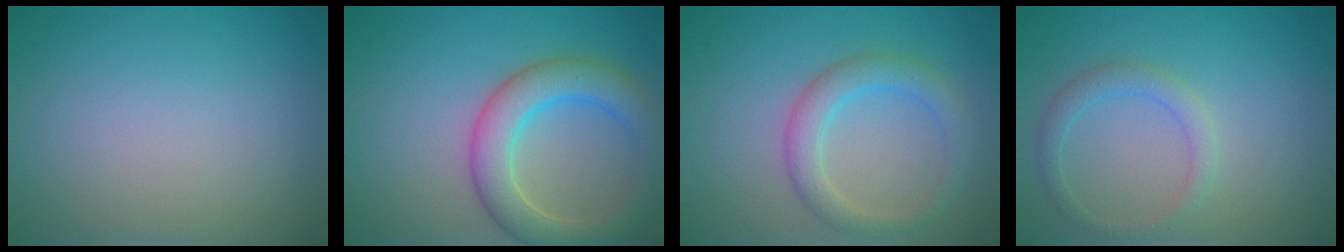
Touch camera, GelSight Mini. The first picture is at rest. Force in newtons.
{"total": 5.6, "press": 5.6, "slide": 0.2}
{"total": 3.4, "press": 3.4, "slide": 0.1}
{"total": 2.0, "press": 2.0, "slide": 0.1}